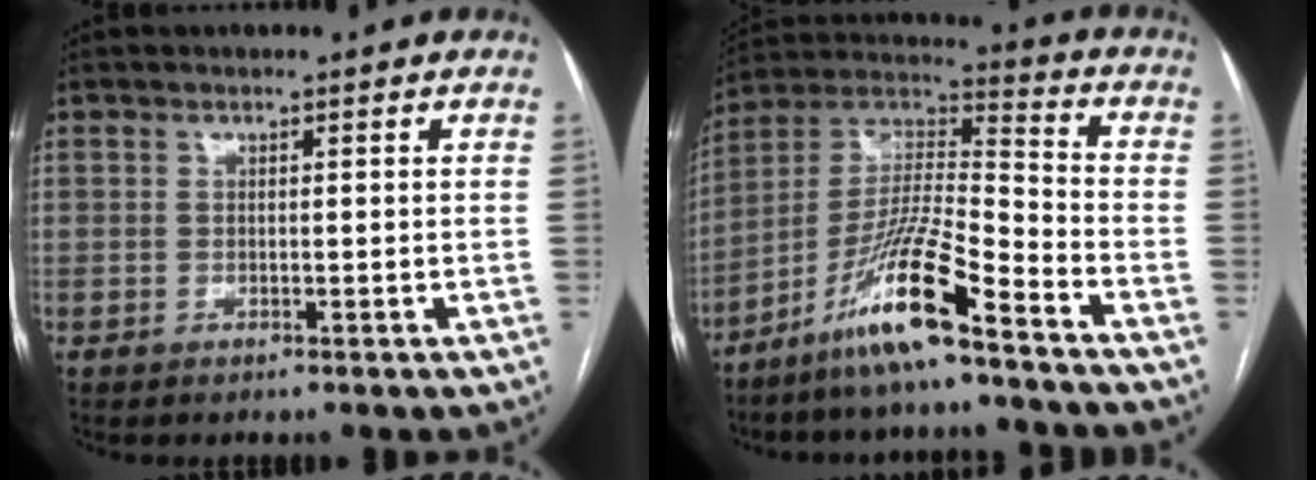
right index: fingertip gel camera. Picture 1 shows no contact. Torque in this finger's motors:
{"motor_torque": [1.51, -0.63, 0.64, 0.21]}